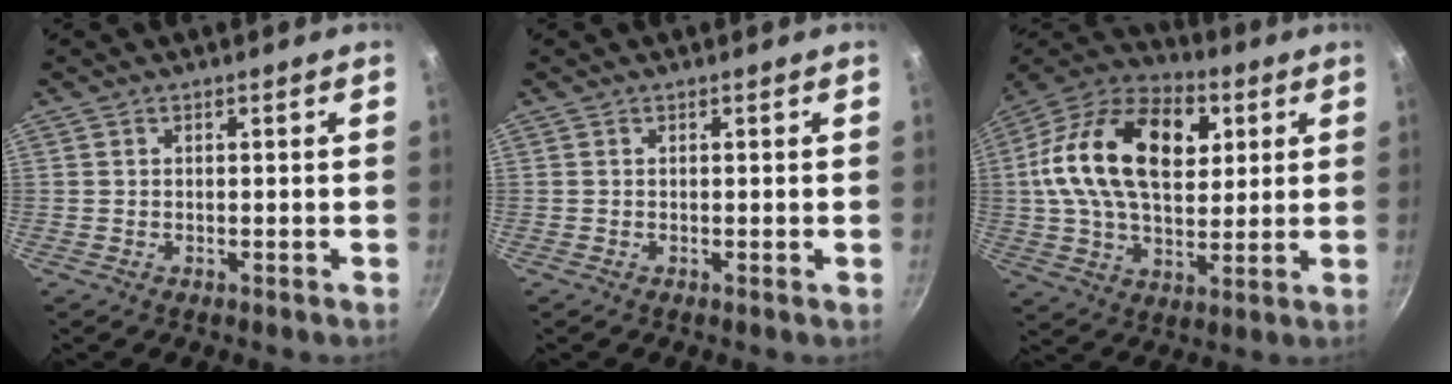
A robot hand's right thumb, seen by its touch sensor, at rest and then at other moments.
{"total": 0.0}
{"total": 24.3, "force": [5.6, 15.0, 18.2], "torque": [-0.300, 0.011, 0.079]}